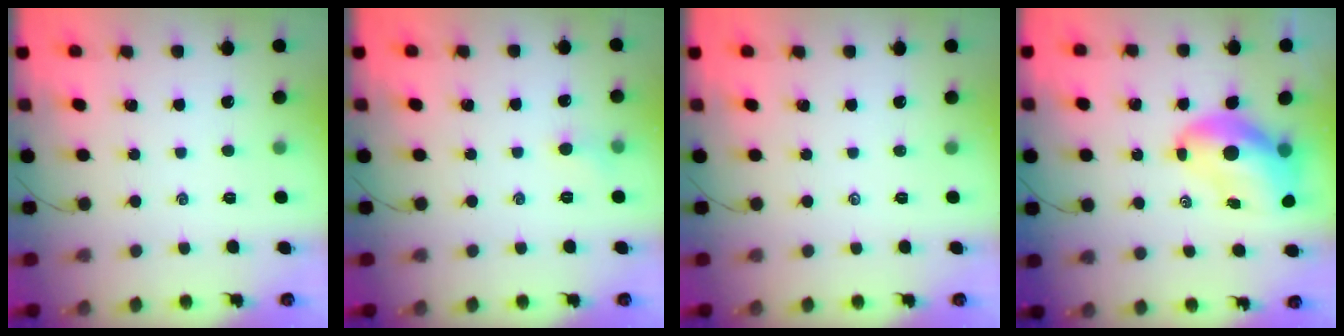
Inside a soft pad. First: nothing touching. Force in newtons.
{"total": 4.4, "press": 4.2, "slide": 1.3}
{"total": 0.0}
{"total": 10.4, "press": 10.0, "slide": 3.0}